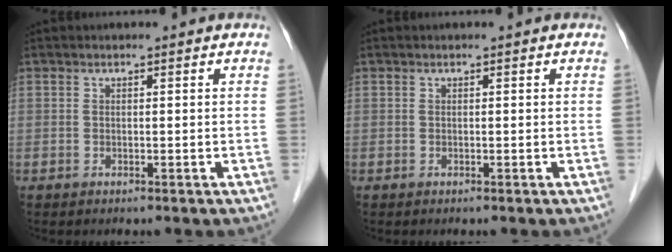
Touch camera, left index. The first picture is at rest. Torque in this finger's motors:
{"motor_torque": [0.00, 0.00, 0.00, 0.00]}